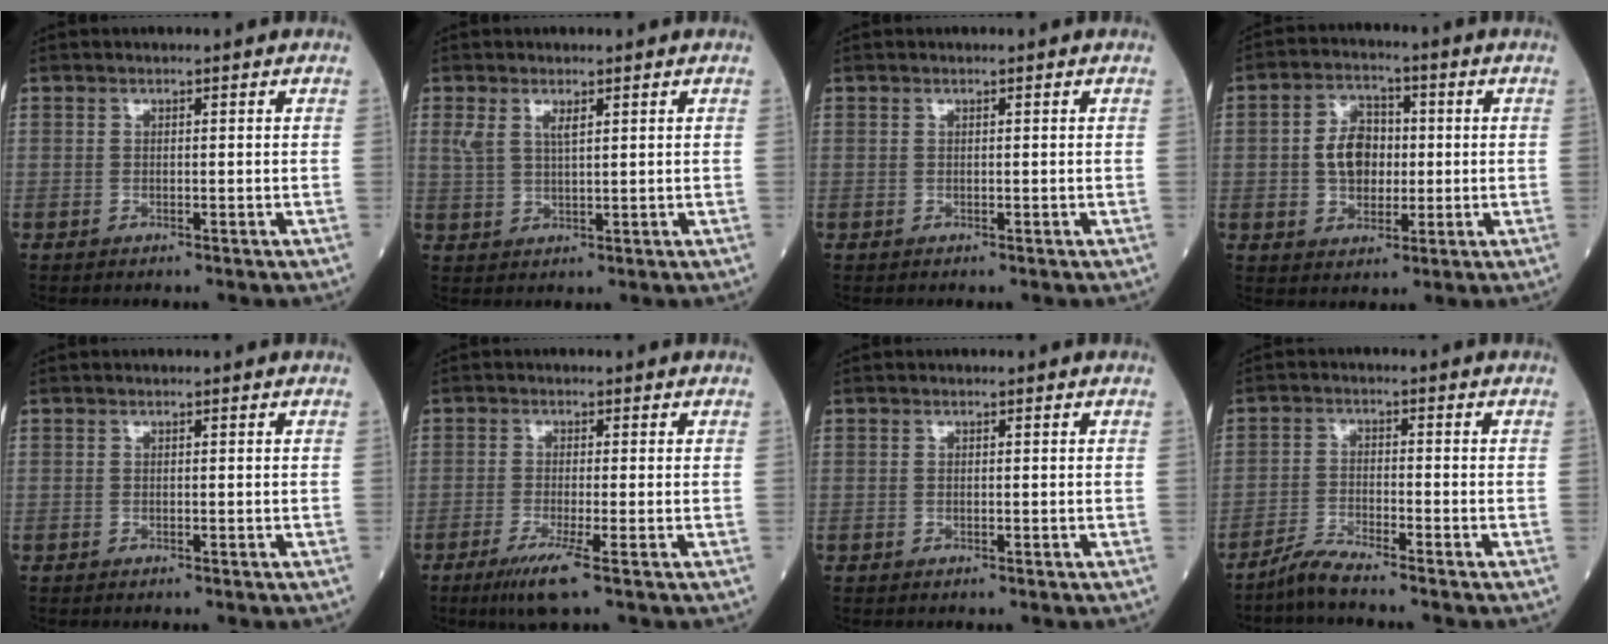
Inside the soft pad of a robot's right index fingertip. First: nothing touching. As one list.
[{"total": 3.3, "force": [1.7, 1.1, 2.7], "torque": [-0.061, 0.008, 0.038]}, {"total": 0.0}, {"total": 7.3, "force": [0.1, 5.2, 5.0], "torque": [-0.097, 0.016, 0.005]}, {"total": 0.0}, {"total": 4.7, "force": [-2.6, -0.3, 3.9], "torque": [-0.076, -0.017, -0.051]}, {"total": 0.0}, {"total": 3.6, "force": [-3.4, -0.6, 1.1], "torque": [-0.027, -0.016, -0.074]}]